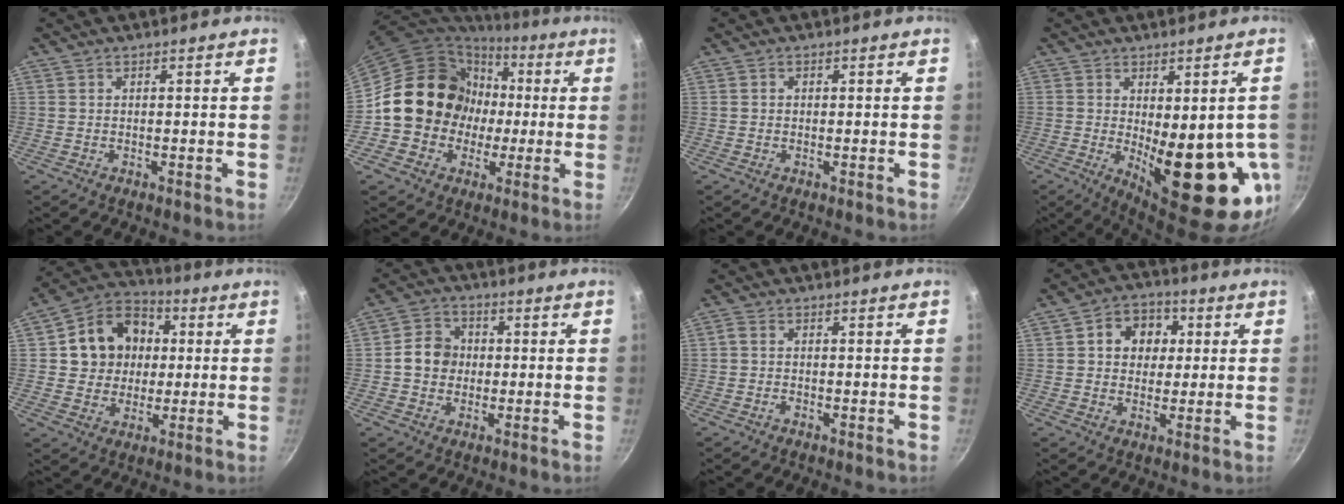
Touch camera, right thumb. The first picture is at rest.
{"total": 17.2, "force": [-0.1, 15.8, 6.9], "torque": [-0.081, 0.029, -0.004]}
{"total": 0.7, "force": [0.0, 0.7, 0.3], "torque": [-0.003, 0.003, -0.001]}
{"total": 17.8, "force": [-2.3, 7.2, 16.1], "torque": [-0.186, -0.026, -0.011]}
{"total": 14.2, "force": [2.1, 12.3, 6.8], "torque": [-0.084, 0.022, 0.027]}
{"total": 7.0, "force": [-0.1, 6.2, 3.3], "torque": [-0.026, 0.013, -0.016]}
{"total": 1.7, "force": [-0.9, 1.1, 1.0], "torque": [-0.028, 0.008, -0.022]}
{"total": 8.8, "force": [1.9, 7.3, 4.5], "torque": [-0.032, 0.006, 0.017]}